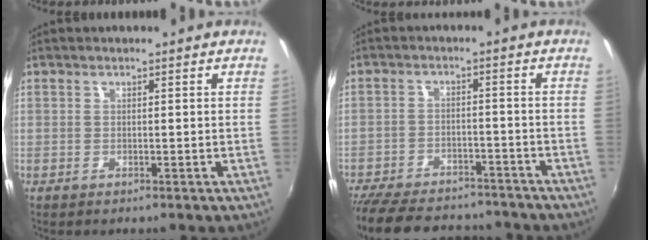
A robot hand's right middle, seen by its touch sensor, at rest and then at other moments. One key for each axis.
{"total": 19.3, "fx": -16.3, "fy": 6.8, "fz": 7.7, "tx": -0.178, "ty": -0.005, "tz": -0.232}